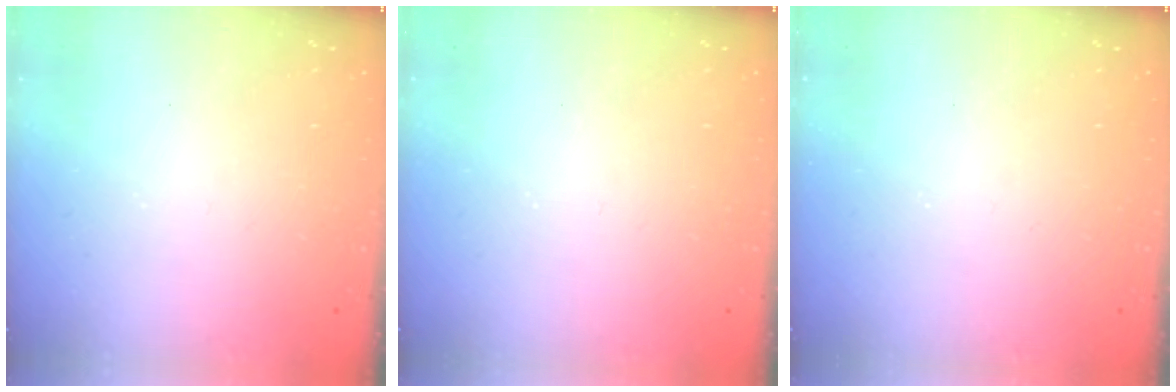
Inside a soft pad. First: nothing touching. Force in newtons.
{"total": 0.0}
{"total": 0.0}